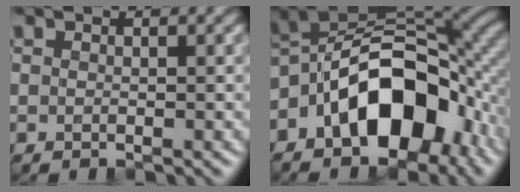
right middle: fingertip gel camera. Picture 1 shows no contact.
{"total": 11.7, "force": [-4.6, 6.7, 8.5], "torque": [-0.125, 0.014, -0.097]}